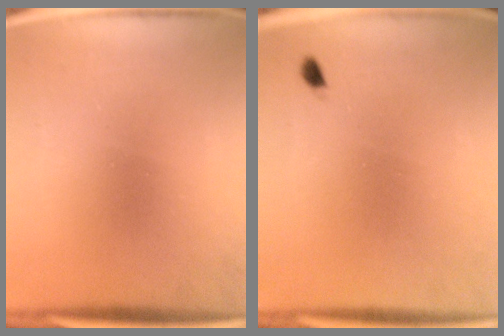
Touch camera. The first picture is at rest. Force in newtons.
{"total": 0.7}